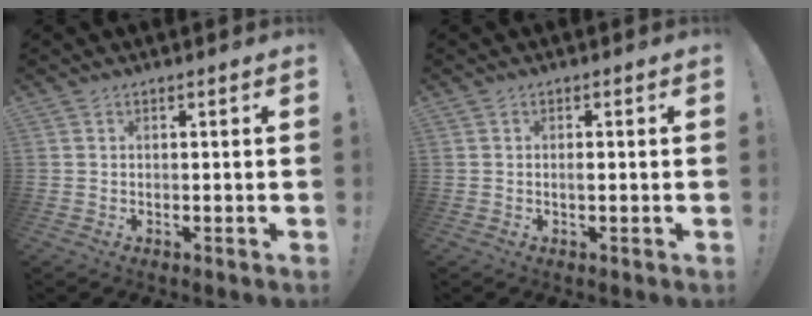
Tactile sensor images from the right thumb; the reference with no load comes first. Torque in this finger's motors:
{"motor_torque": [-0.14, -0.02, 0.39, -0.24, 0.00]}